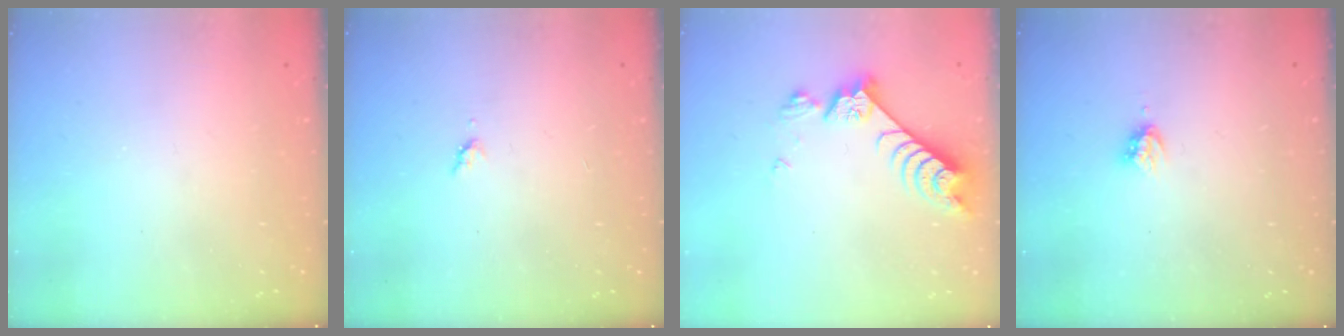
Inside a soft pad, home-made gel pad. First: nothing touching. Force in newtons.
{"total": 3.0, "press": 2.9, "slide": 0.5}
{"total": 8.1, "press": 8.1, "slide": 0.8}
{"total": 3.6, "press": 3.6, "slide": 0.2}